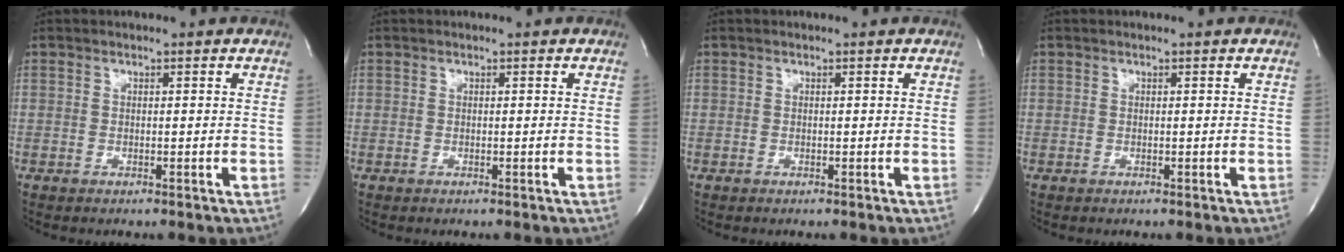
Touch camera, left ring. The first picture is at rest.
{"total": 0.0}
{"total": 0.0}
{"total": 0.0}